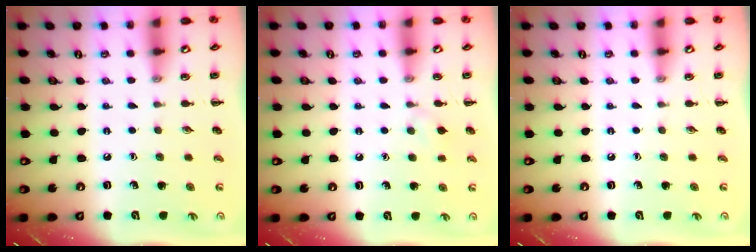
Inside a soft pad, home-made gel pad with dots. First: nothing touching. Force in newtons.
{"total": 5.4, "press": 5.0, "slide": 1.9}
{"total": 0.0}